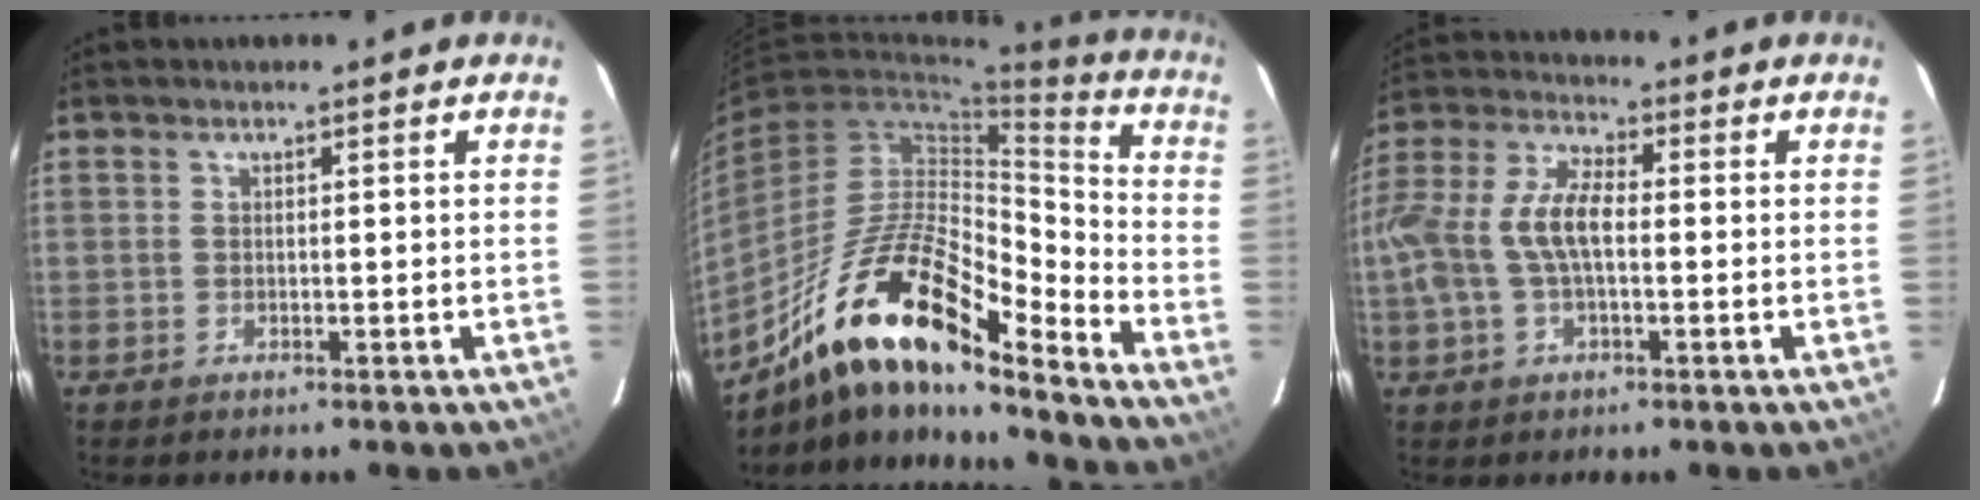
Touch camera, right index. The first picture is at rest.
{"total": 20.2, "force": [-14.0, 5.6, 13.4], "torque": [-0.236, -0.001, -0.261]}
{"total": 11.9, "force": [-1.2, 5.8, 10.3], "torque": [-0.223, 0.014, -0.022]}